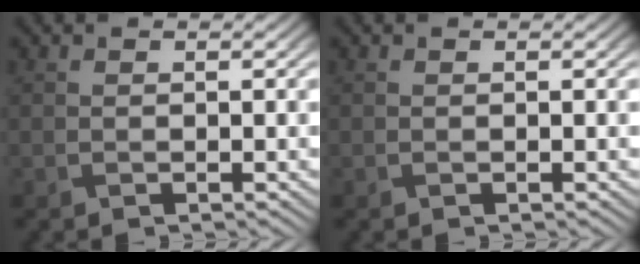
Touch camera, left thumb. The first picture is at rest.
{"total": 0.0}